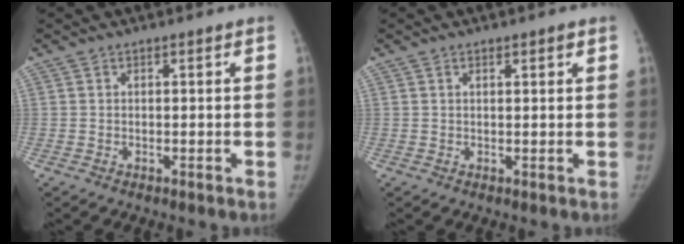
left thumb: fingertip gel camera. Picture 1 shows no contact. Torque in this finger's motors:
{"motor_torque": [-0.12, 0.09, -0.11, -0.06, -0.03]}